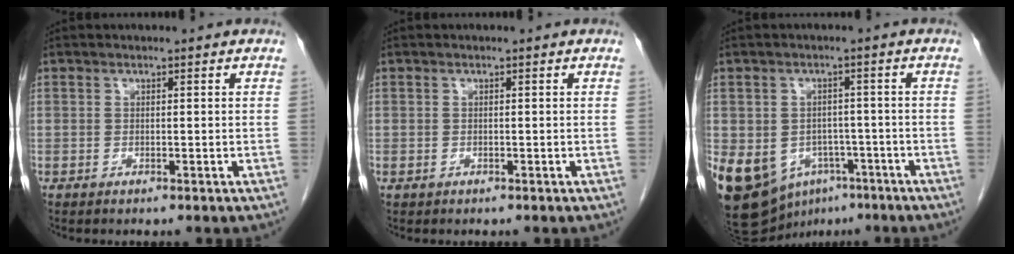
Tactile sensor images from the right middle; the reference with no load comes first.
{"total": 0.0}
{"total": 14.4, "force": [-7.0, 10.4, 7.2], "torque": [-0.164, 0.012, -0.095]}